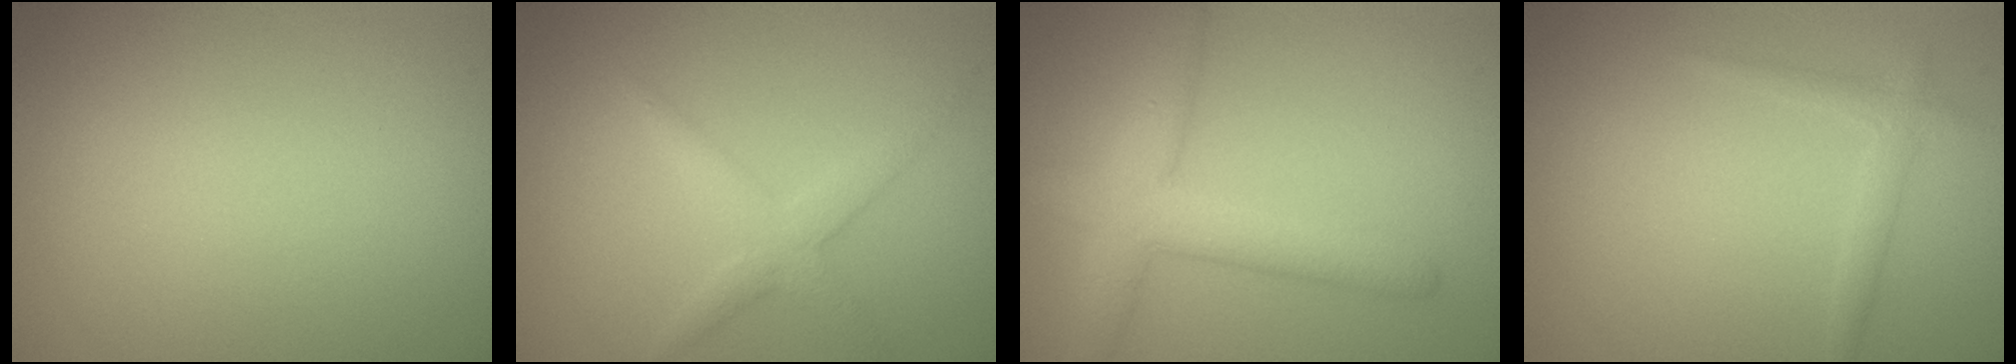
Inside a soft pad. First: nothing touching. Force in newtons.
{"total": 2.4, "press": 2.4, "slide": 0.1}
{"total": 5.2, "press": 5.2, "slide": 0.2}
{"total": 1.3, "press": 1.3, "slide": 0.0}